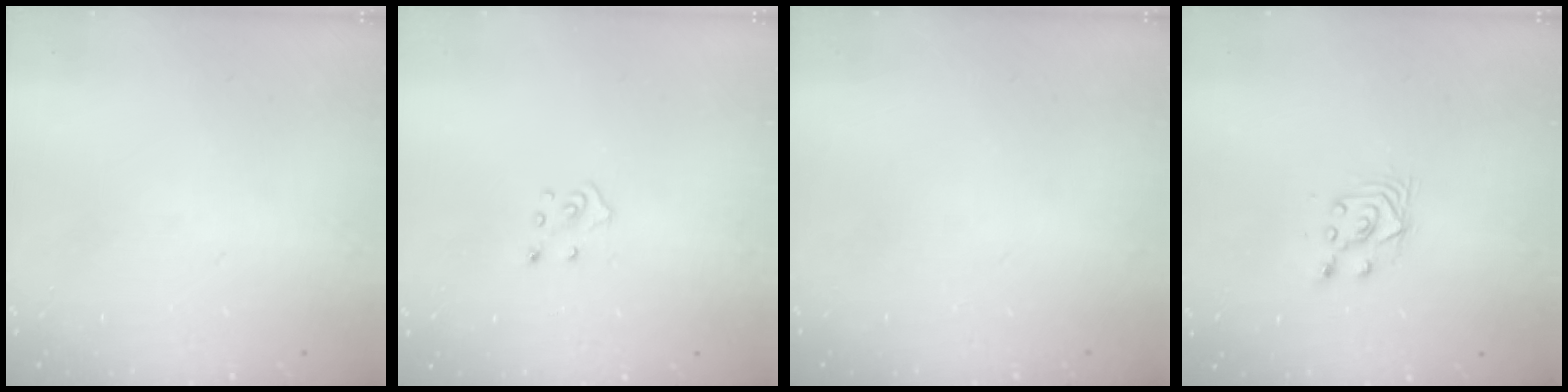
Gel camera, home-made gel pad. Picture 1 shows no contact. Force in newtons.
{"total": 2.7, "press": 2.7, "slide": 0.2}
{"total": 0.0}
{"total": 4.1, "press": 3.9, "slide": 1.3}